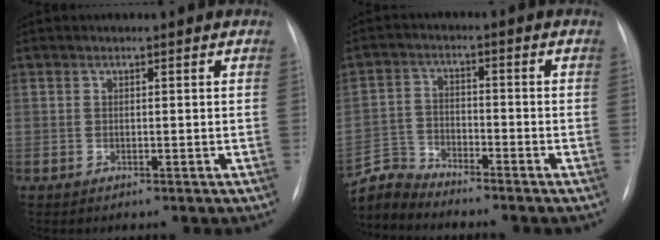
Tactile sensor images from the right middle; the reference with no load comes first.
{"total": 5.8, "force": [-5.7, -0.1, -1.0], "torque": [0.010, 0.001, -0.111]}